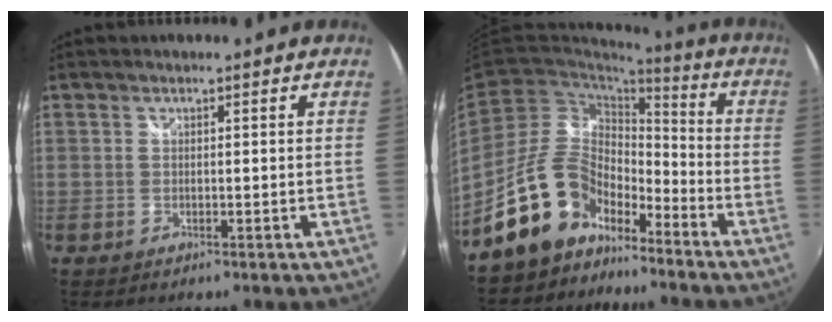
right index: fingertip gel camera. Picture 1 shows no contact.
{"total": 12.9, "force": [-9.8, 6.9, 4.9], "torque": [-0.101, 0.036, -0.170]}